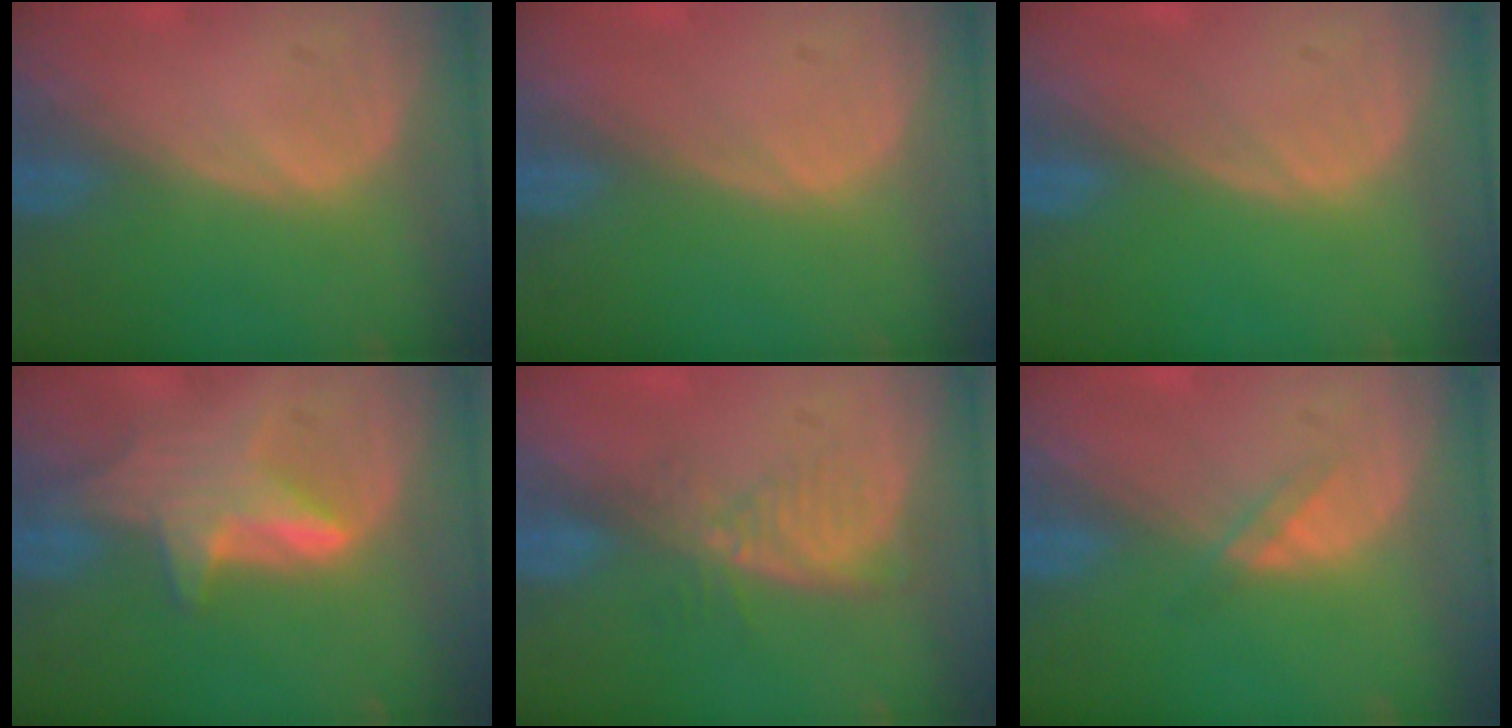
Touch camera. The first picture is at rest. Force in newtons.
{"total": 0.0}
{"total": 0.0}
{"total": 5.8, "press": 5.8, "slide": 0.8}
{"total": 5.5, "press": 4.6, "slide": 3.0}
{"total": 1.5, "press": 1.5, "slide": 0.1}